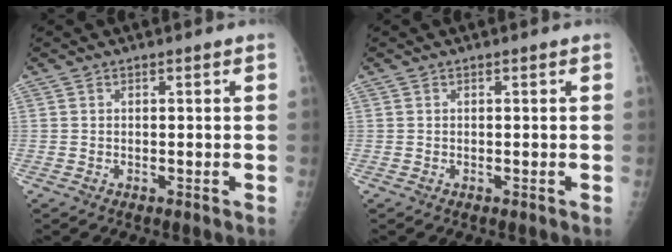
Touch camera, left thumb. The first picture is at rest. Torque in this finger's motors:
{"motor_torque": [0.00, 0.00, -0.01, -0.01, 0.00]}